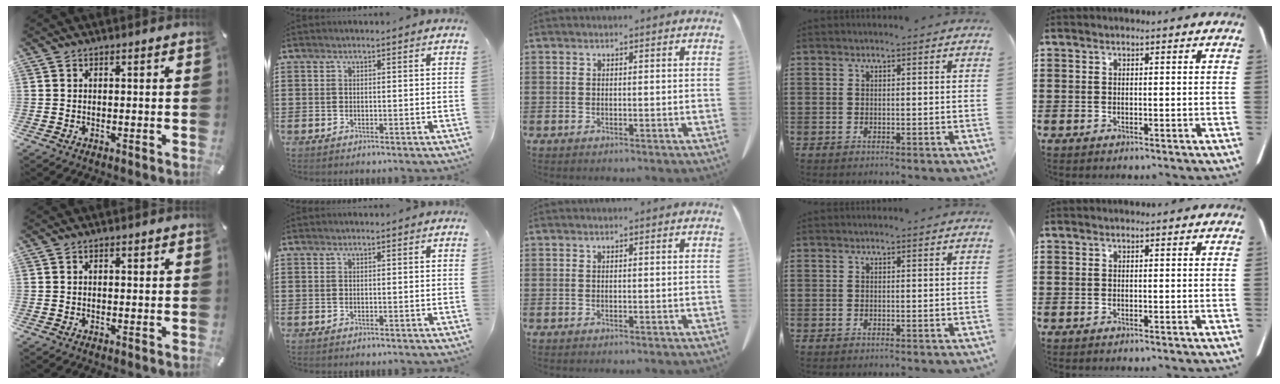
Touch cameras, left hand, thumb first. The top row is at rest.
{"thumb": {"total": 0.8, "force": [0.1, 0.5, 0.5], "torque": [-0.011, 0.004, -0.001]}}